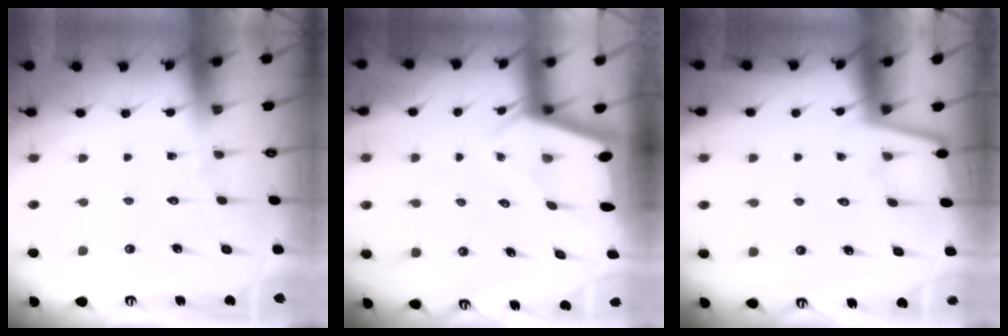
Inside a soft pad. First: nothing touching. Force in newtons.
{"total": 2.0, "press": 2.0, "slide": 0.2}
{"total": 1.7, "press": 1.7, "slide": 0.1}